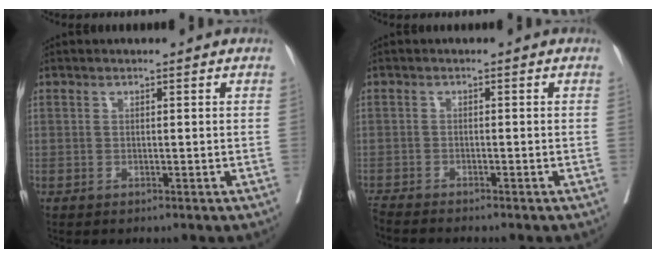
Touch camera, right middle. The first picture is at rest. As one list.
[{"total": 4.6, "force": [-4.2, -0.1, 1.7], "torque": [-0.023, -0.014, -0.070]}]